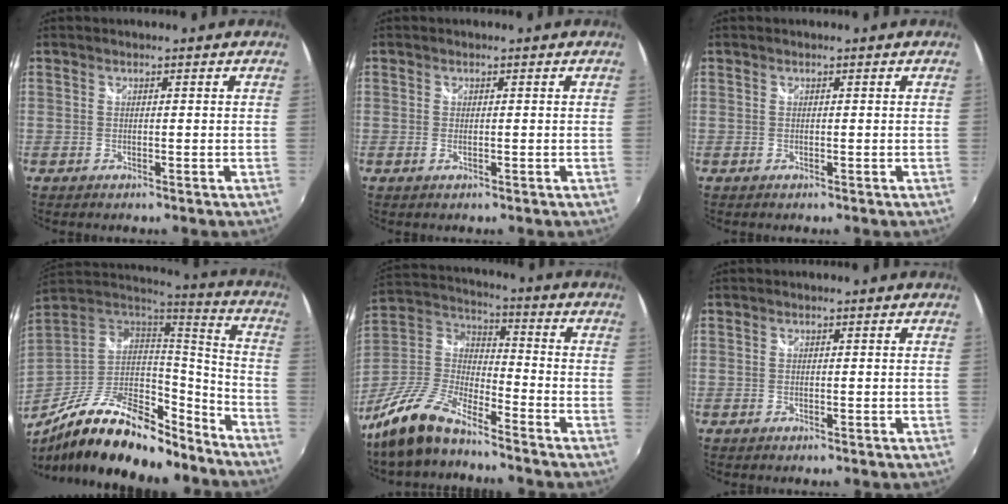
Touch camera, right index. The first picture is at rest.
{"total": 0.5, "force": [0.0, 0.2, 0.5], "torque": [-0.010, 0.001, 0.001]}
{"total": 0.0}
{"total": 26.4, "force": [-18.2, 10.4, 15.9], "torque": [-0.278, -0.007, -0.288]}
{"total": 14.5, "force": [-11.1, 4.2, 8.4], "torque": [-0.198, -0.005, -0.223]}
{"total": 0.0}